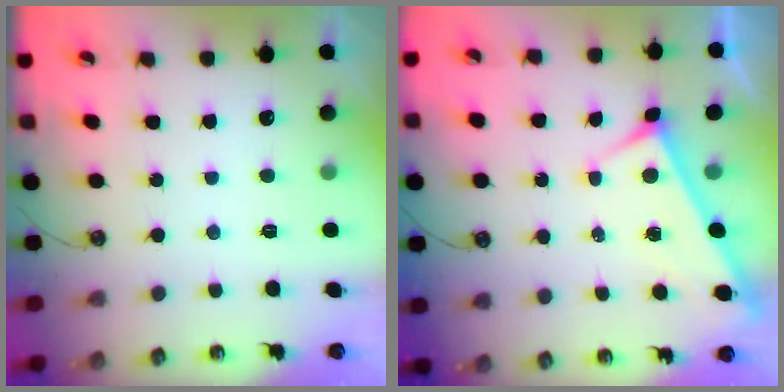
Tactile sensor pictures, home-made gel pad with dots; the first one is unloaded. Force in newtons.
{"total": 4.0, "press": 4.0, "slide": 0.3}